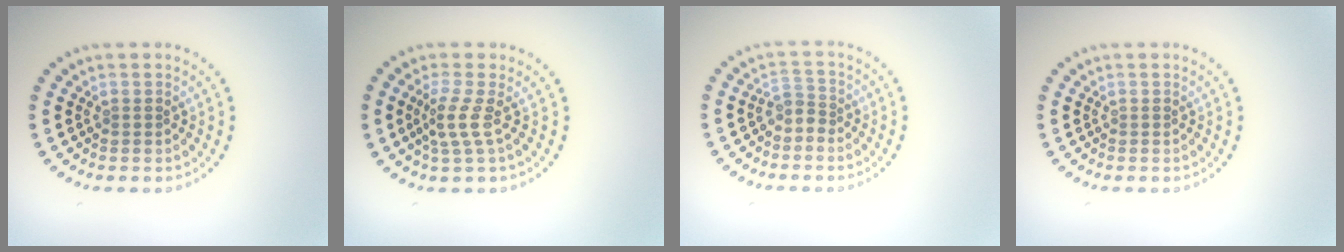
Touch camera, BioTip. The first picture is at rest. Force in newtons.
{"total": 2.3, "press": 1.5, "slide": 1.7}
{"total": 1.8, "press": 1.2, "slide": 1.3}
{"total": 0.0}